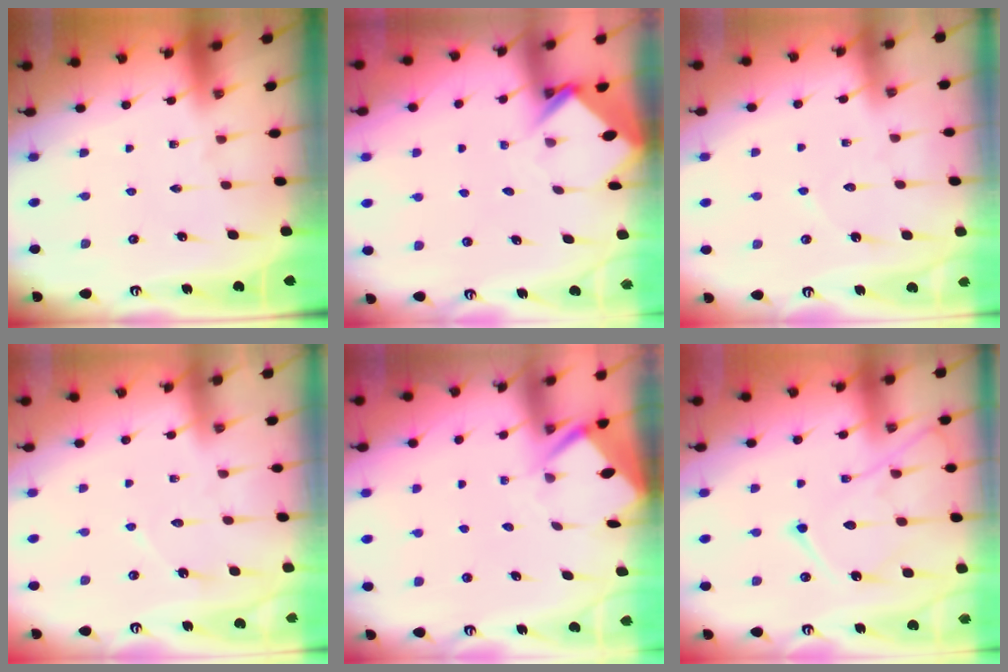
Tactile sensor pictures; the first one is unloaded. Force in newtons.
{"total": 3.9, "press": 3.9, "slide": 0.3}
{"total": 3.9, "press": 3.9, "slide": 0.4}
{"total": 4.1, "press": 4.1, "slide": 0.3}
{"total": 3.3, "press": 3.3, "slide": 0.3}
{"total": 13.6, "press": 13.5, "slide": 1.5}